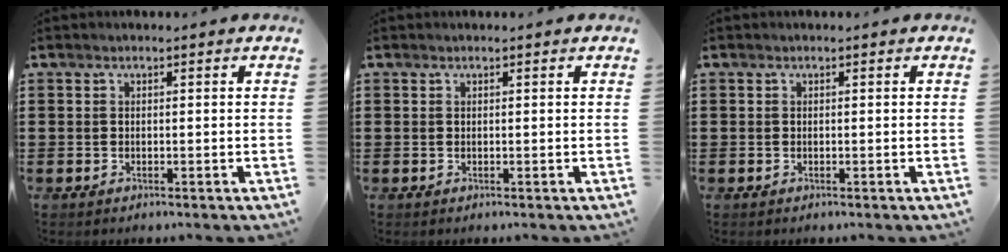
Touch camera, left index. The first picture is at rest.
{"total": 0.0}
{"total": 0.0}